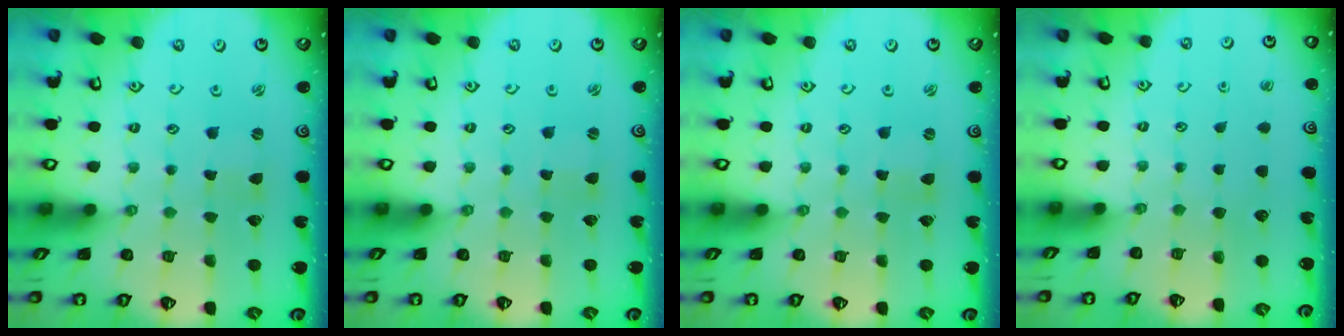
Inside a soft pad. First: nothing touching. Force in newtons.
{"total": 0.0}
{"total": 0.0}
{"total": 0.0}